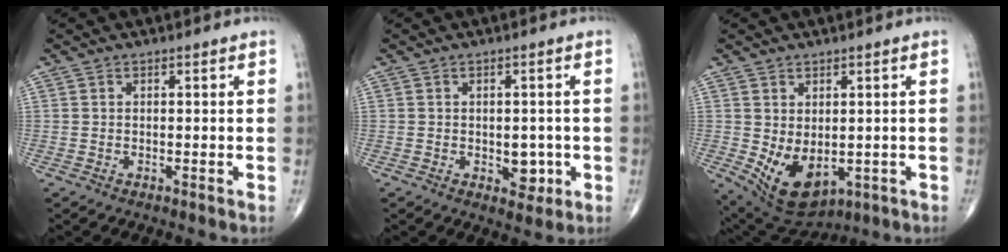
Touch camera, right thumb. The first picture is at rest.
{"total": 4.2, "force": [-0.9, 2.8, 3.0], "torque": [-0.011, 0.001, -0.006]}
{"total": 10.1, "force": [-1.5, 6.2, 7.8], "torque": [-0.119, -0.007, 0.003]}